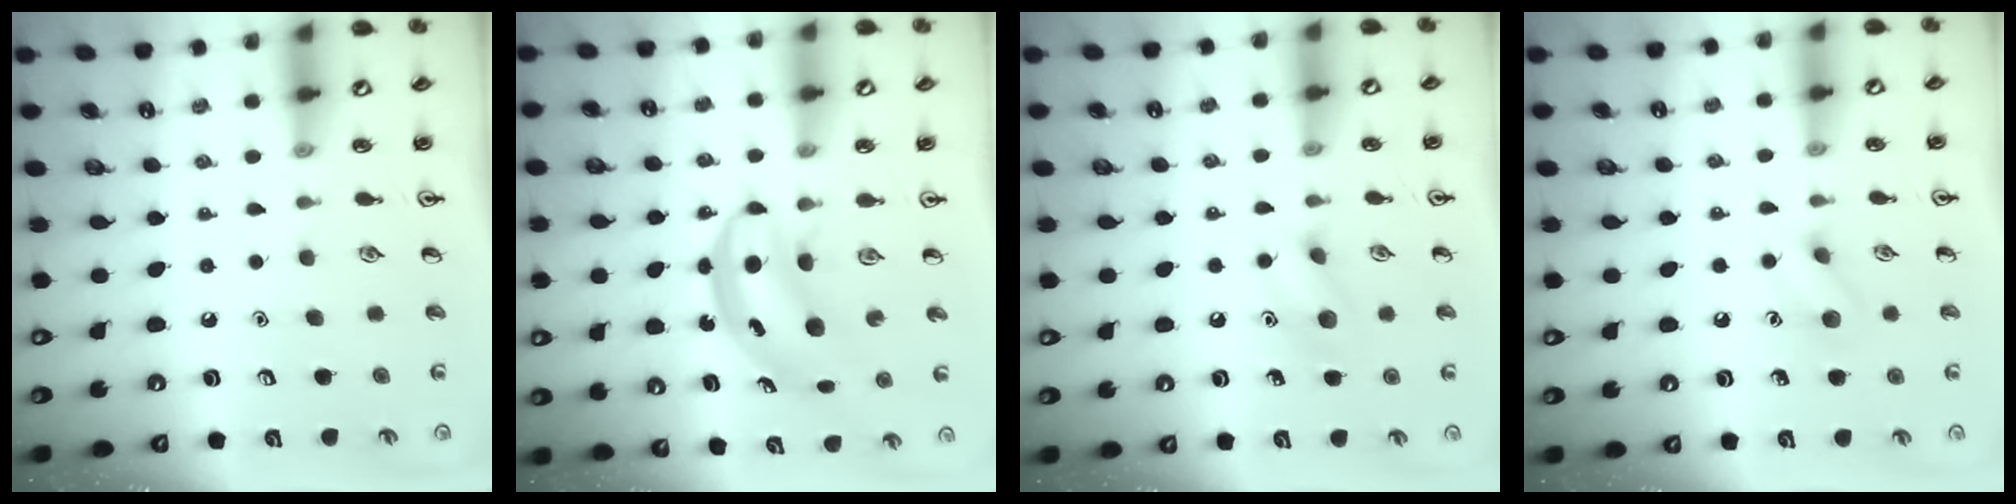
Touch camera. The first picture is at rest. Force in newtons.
{"total": 5.9, "press": 5.8, "slide": 1.2}
{"total": 7.8, "press": 7.7, "slide": 1.4}
{"total": 6.4, "press": 6.4, "slide": 0.9}